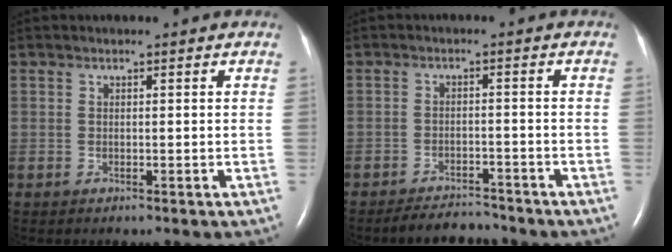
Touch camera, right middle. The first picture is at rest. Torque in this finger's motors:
{"motor_torque": [0.29, -0.21, -0.02, -0.01]}